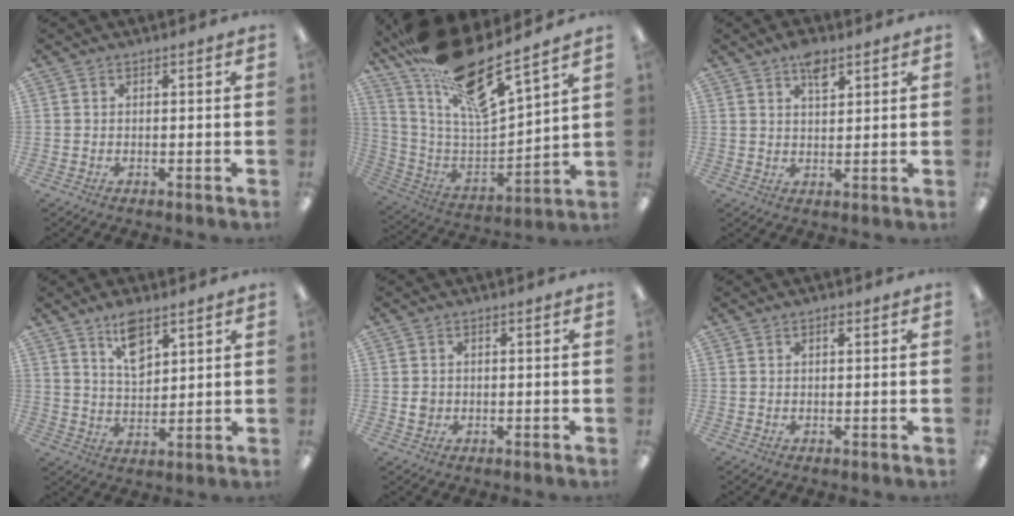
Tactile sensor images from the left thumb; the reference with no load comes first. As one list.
[{"total": 22.6, "force": [17.8, 5.1, 13.0], "torque": [-0.239, -0.122, 0.301]}, {"total": 5.2, "force": [3.3, 2.4, 3.1], "torque": [-0.045, -0.008, 0.056]}, {"total": 8.5, "force": [5.5, 4.3, 4.8], "torque": [-0.069, -0.024, 0.094]}, {"total": 1.9, "force": [0.0, 1.8, 0.6], "torque": [-0.005, 0.002, -0.005]}, {"total": 1.2, "force": [0.7, 0.6, 0.8], "torque": [-0.008, 0.000, 0.011]}]